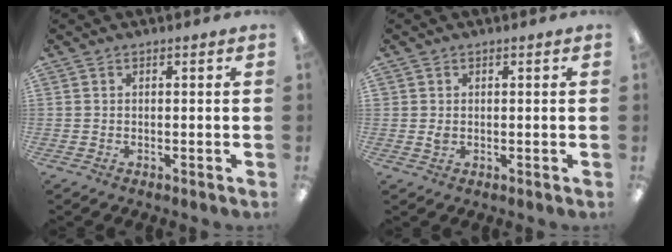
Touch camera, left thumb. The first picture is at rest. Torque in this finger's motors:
{"motor_torque": [-0.15, 0.14, 0.09, -0.13, 0.00]}